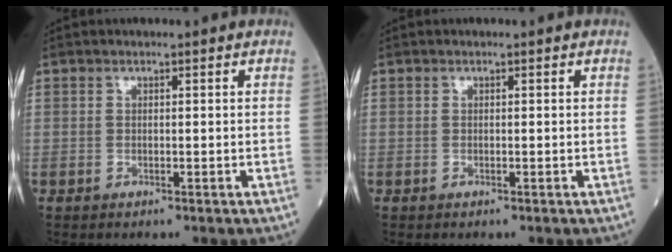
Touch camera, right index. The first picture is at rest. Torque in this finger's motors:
{"motor_torque": [0.00, 0.00, 0.02, 0.01]}